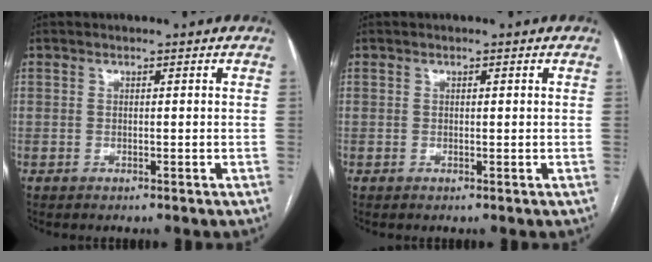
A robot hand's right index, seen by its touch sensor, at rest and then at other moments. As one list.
[{"total": 0.0}]